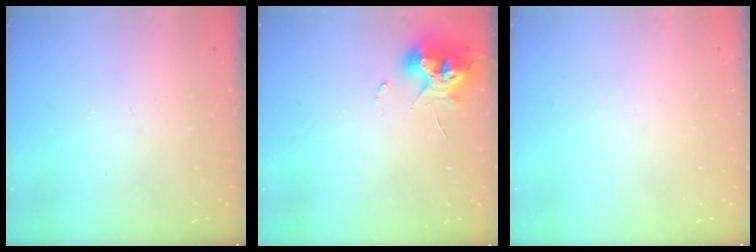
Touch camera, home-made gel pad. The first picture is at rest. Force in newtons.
{"total": 10.7, "press": 10.7, "slide": 0.6}
{"total": 0.0}